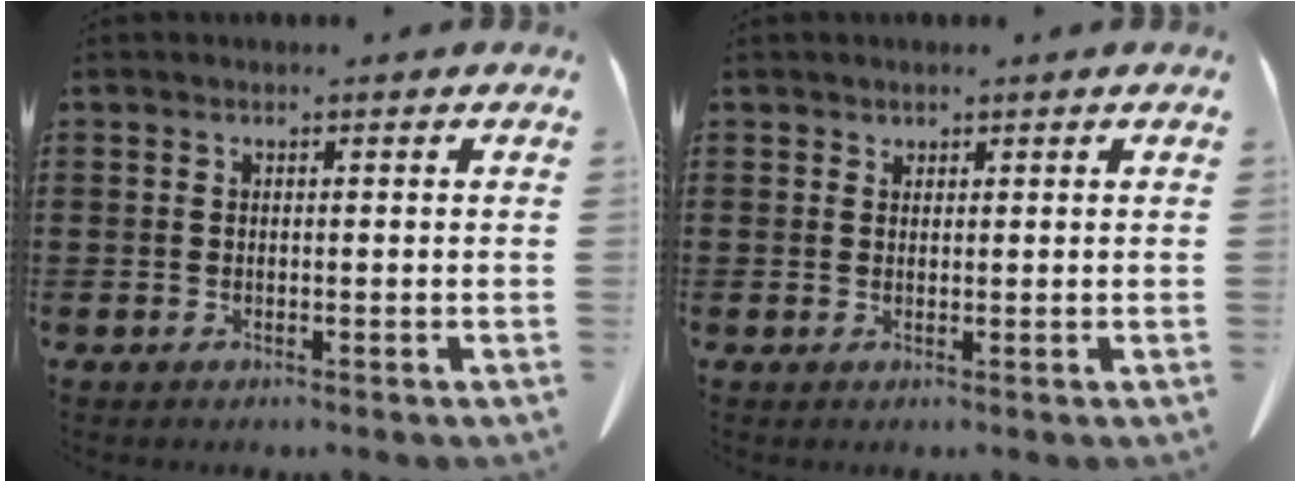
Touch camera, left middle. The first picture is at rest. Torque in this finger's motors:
{"motor_torque": [0.10, 0.38, -0.04, 0.00]}